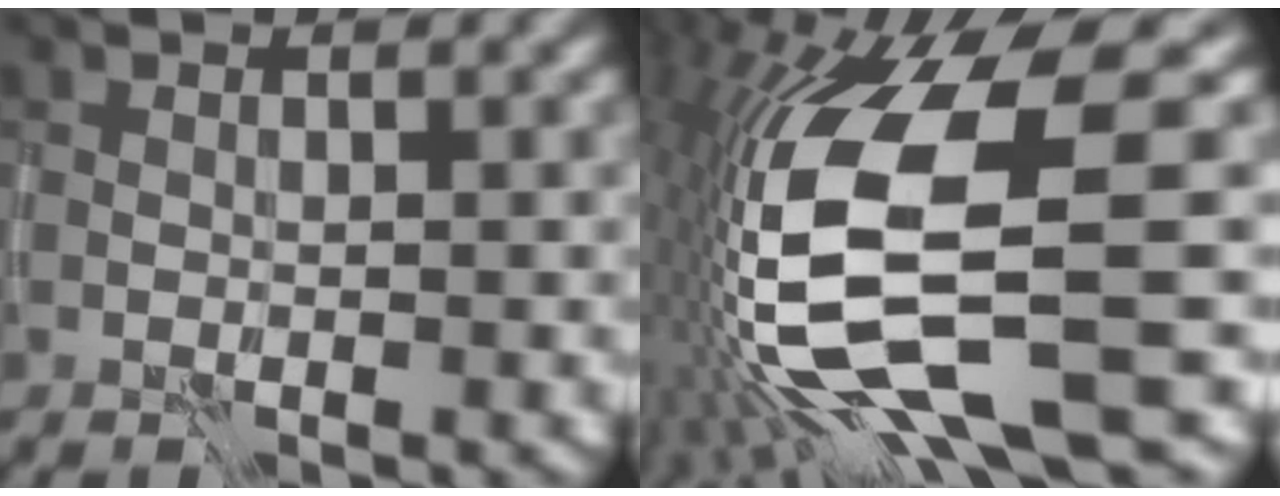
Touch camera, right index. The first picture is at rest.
{"total": 15.8, "force": [-3.5, 4.4, 14.7], "torque": [-0.300, -0.032, -0.050]}